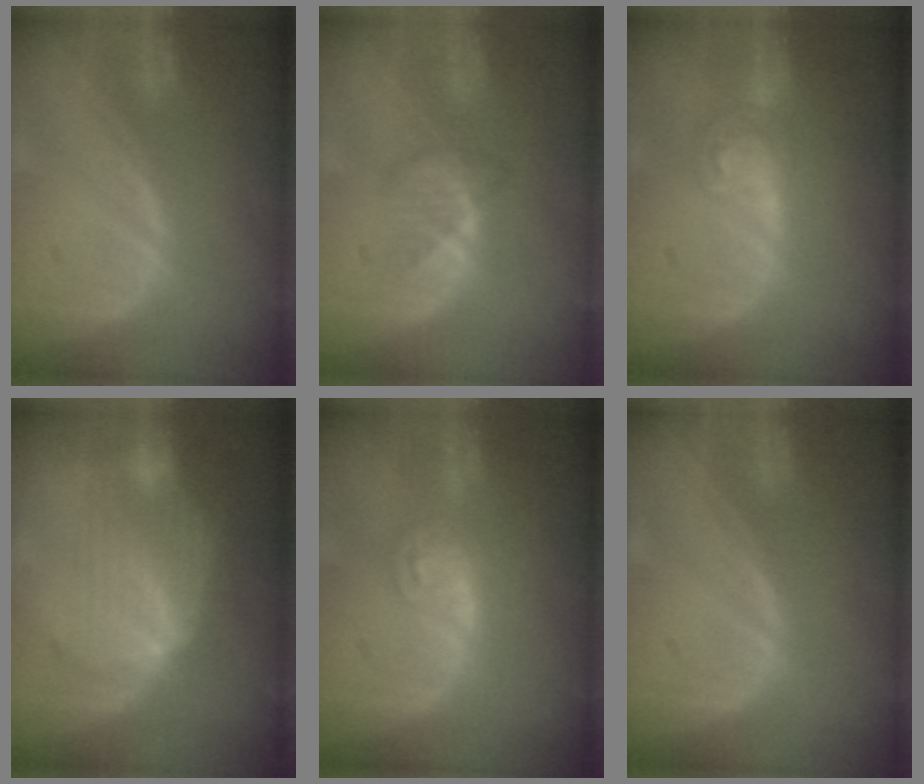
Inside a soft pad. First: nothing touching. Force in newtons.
{"total": 2.7, "press": 2.6, "slide": 0.5}
{"total": 5.1, "press": 4.5, "slide": 2.5}
{"total": 7.4, "press": 6.9, "slide": 2.5}
{"total": 4.6, "press": 4.2, "slide": 1.9}
{"total": 0.0}